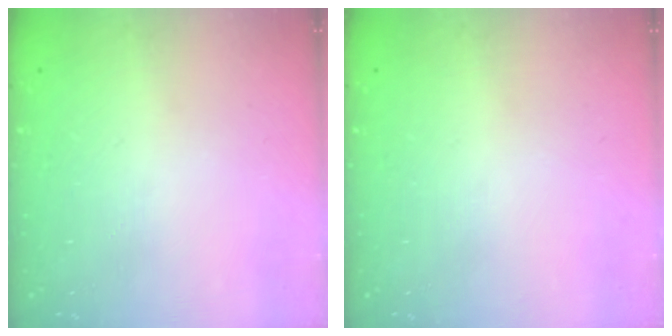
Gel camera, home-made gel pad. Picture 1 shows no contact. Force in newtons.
{"total": 0.0}